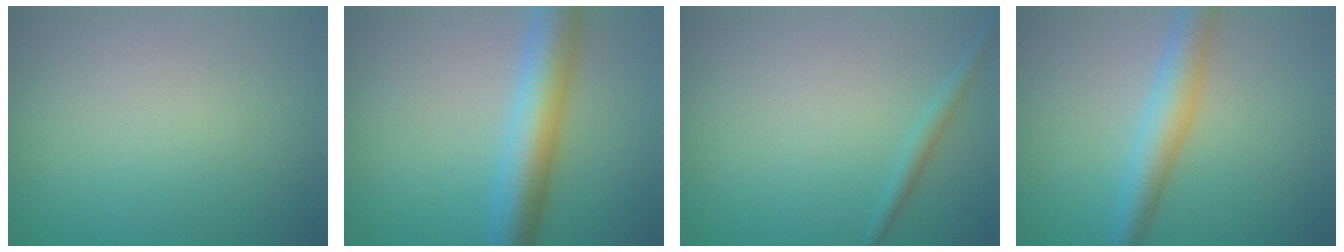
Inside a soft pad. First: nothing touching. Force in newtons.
{"total": 6.7, "press": 6.7, "slide": 0.1}
{"total": 1.2, "press": 1.2, "slide": 0.0}
{"total": 4.2, "press": 4.2, "slide": 0.1}